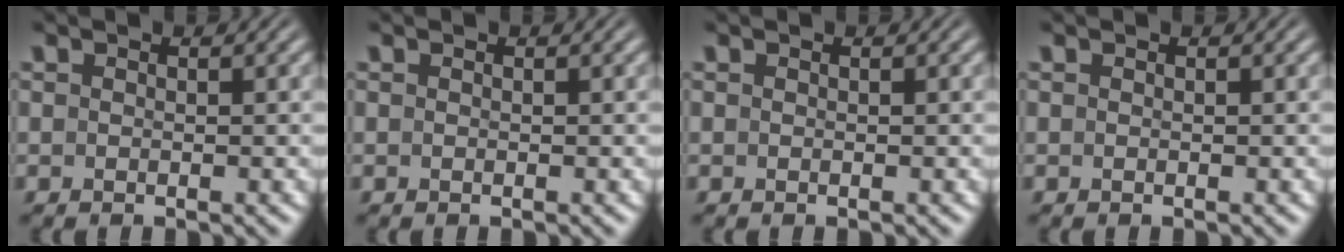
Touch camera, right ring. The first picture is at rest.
{"total": 0.0}
{"total": 0.0}
{"total": 0.0}